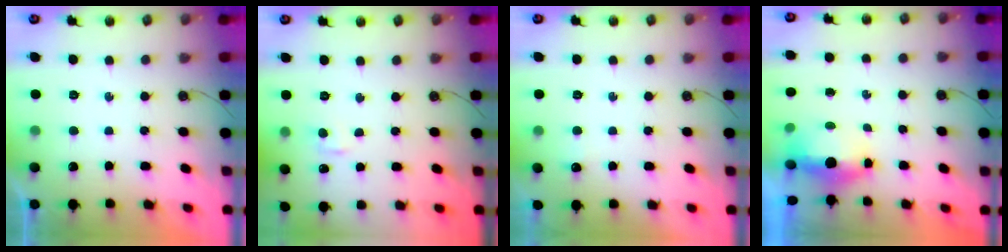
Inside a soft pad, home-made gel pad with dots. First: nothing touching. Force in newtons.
{"total": 3.4, "press": 3.4, "slide": 0.5}
{"total": 2.8, "press": 2.7, "slide": 0.4}
{"total": 13.4, "press": 6.1, "slide": 11.9}